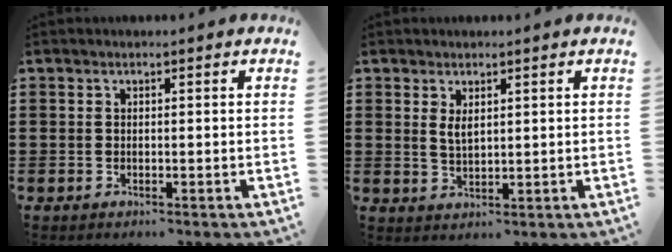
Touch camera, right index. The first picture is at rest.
{"total": 2.2, "force": [1.1, 0.8, 1.7], "torque": [-0.036, 0.000, 0.020]}